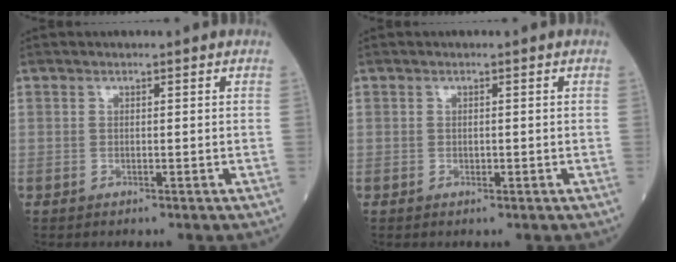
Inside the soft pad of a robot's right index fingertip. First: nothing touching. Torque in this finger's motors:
{"motor_torque": [-0.11, -0.04, -0.03, -0.01]}